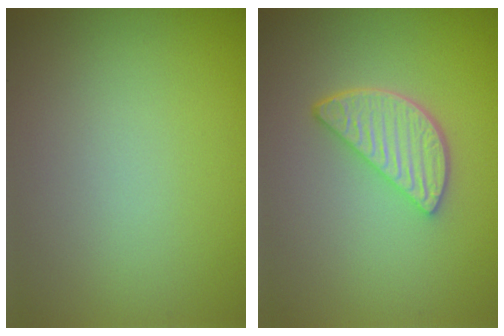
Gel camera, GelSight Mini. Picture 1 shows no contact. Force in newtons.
{"total": 3.7, "press": 3.0, "slide": 2.2}